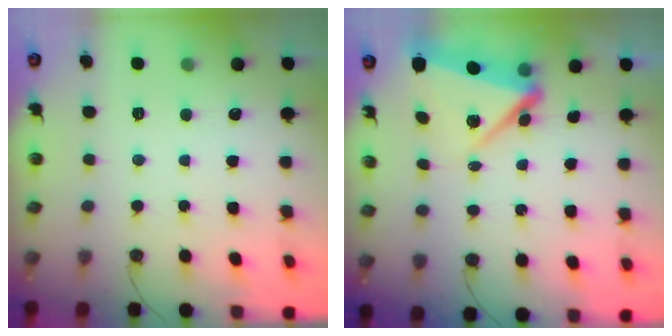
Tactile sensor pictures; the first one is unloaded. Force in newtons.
{"total": 7.3, "press": 7.0, "slide": 1.9}